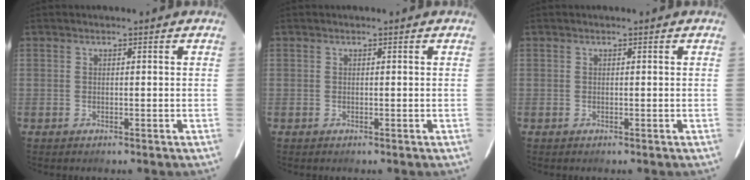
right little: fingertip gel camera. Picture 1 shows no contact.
{"total": 0.0}
{"total": 0.0}